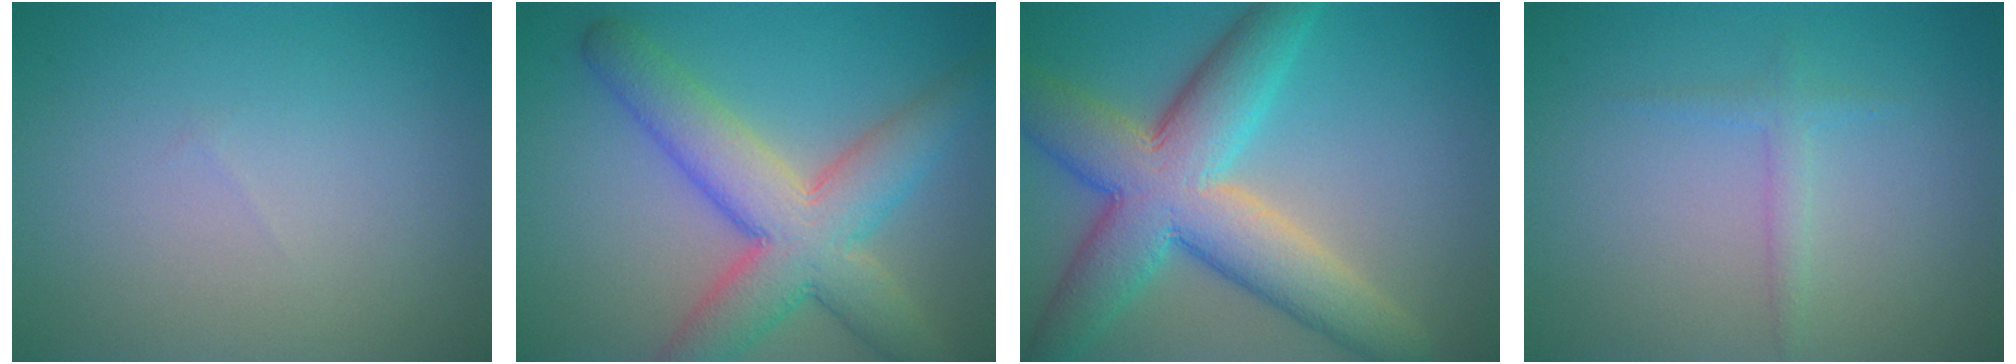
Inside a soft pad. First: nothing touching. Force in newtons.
{"total": 8.4, "press": 8.4, "slide": 0.4}
{"total": 10.4, "press": 10.4, "slide": 0.7}
{"total": 1.3, "press": 1.3, "slide": 0.1}